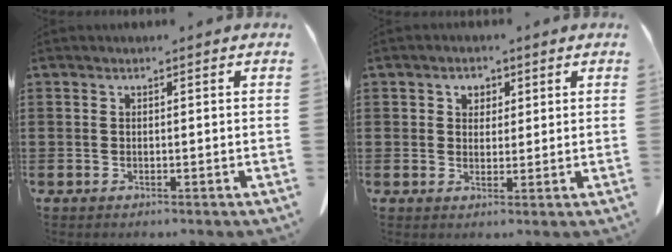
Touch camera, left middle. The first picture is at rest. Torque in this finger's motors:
{"motor_torque": [0.05, 0.14, 0.02, 0.02]}